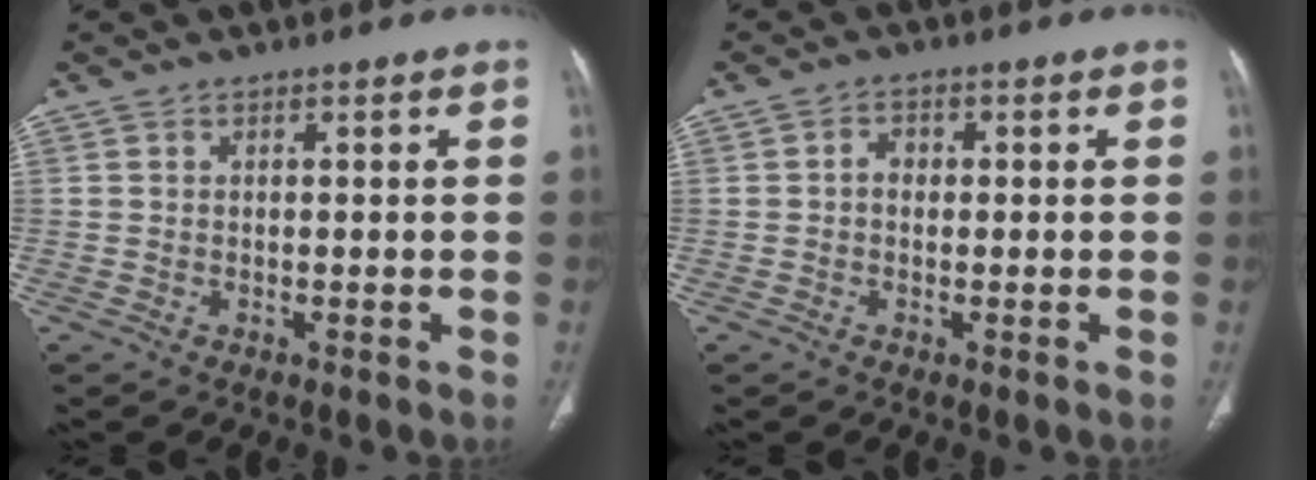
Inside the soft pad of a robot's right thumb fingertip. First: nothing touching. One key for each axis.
{"total": 2.0, "fx": 0.0, "fy": 1.6, "fz": 1.3, "tx": -0.012, "ty": 0.010, "tz": -0.005}